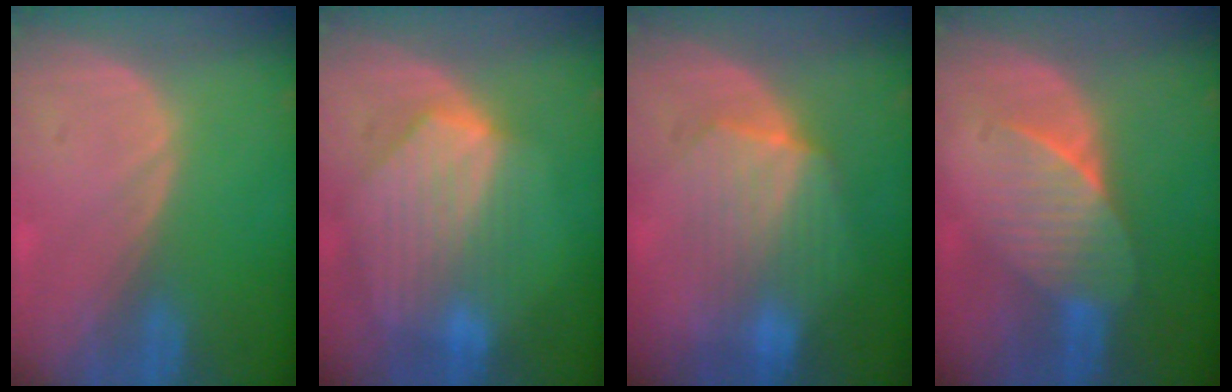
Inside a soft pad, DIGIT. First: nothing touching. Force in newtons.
{"total": 8.8, "press": 7.9, "slide": 3.9}
{"total": 7.1, "press": 6.9, "slide": 1.3}
{"total": 6.8, "press": 6.5, "slide": 2.2}